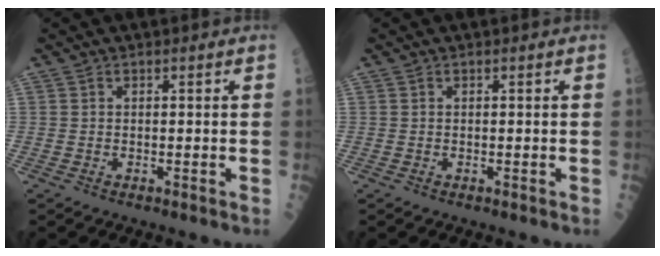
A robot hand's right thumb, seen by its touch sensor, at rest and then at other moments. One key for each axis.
{"total": 0.0}